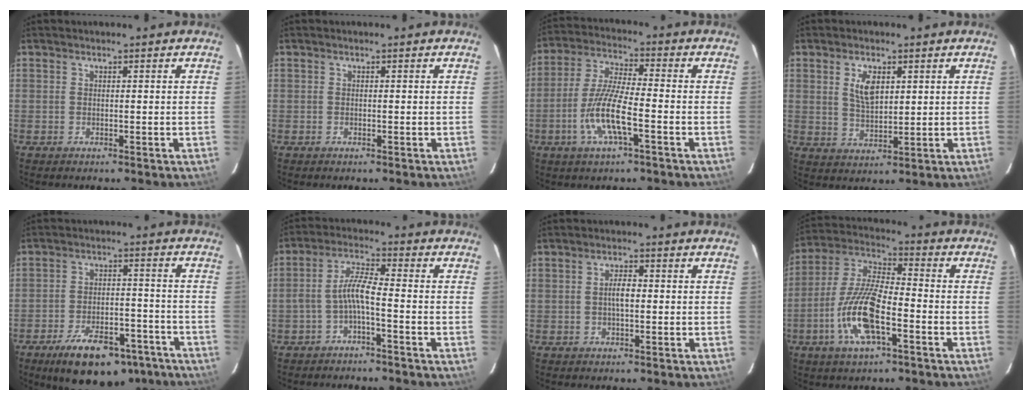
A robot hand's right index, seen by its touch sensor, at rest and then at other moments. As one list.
[{"total": 0.0}, {"total": 10.7, "force": [-4.0, 1.8, 9.7], "torque": [-0.203, -0.004, -0.079]}, {"total": 5.6, "force": [2.0, 2.9, 4.4], "torque": [-0.077, 0.003, 0.043]}, {"total": 17.7, "force": [-12.7, 7.3, 10.0], "torque": [-0.172, -0.005, -0.175]}, {"total": 5.1, "force": [-2.3, 0.6, 4.5], "torque": [-0.104, 0.015, -0.042]}, {"total": 3.1, "force": [-0.1, 1.3, 2.8], "torque": [-0.051, 0.006, -0.001]}, {"total": 14.3, "force": [-5.6, 4.4, 12.4], "torque": [-0.263, -0.006, -0.111]}]